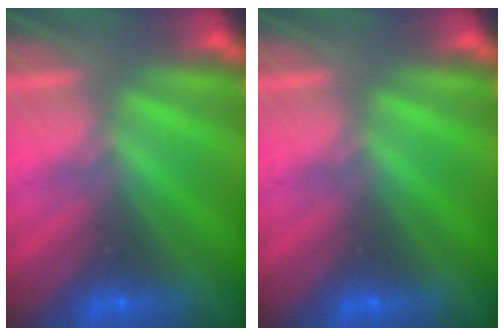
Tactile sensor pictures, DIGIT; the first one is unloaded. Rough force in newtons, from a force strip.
{"total": 0.0}